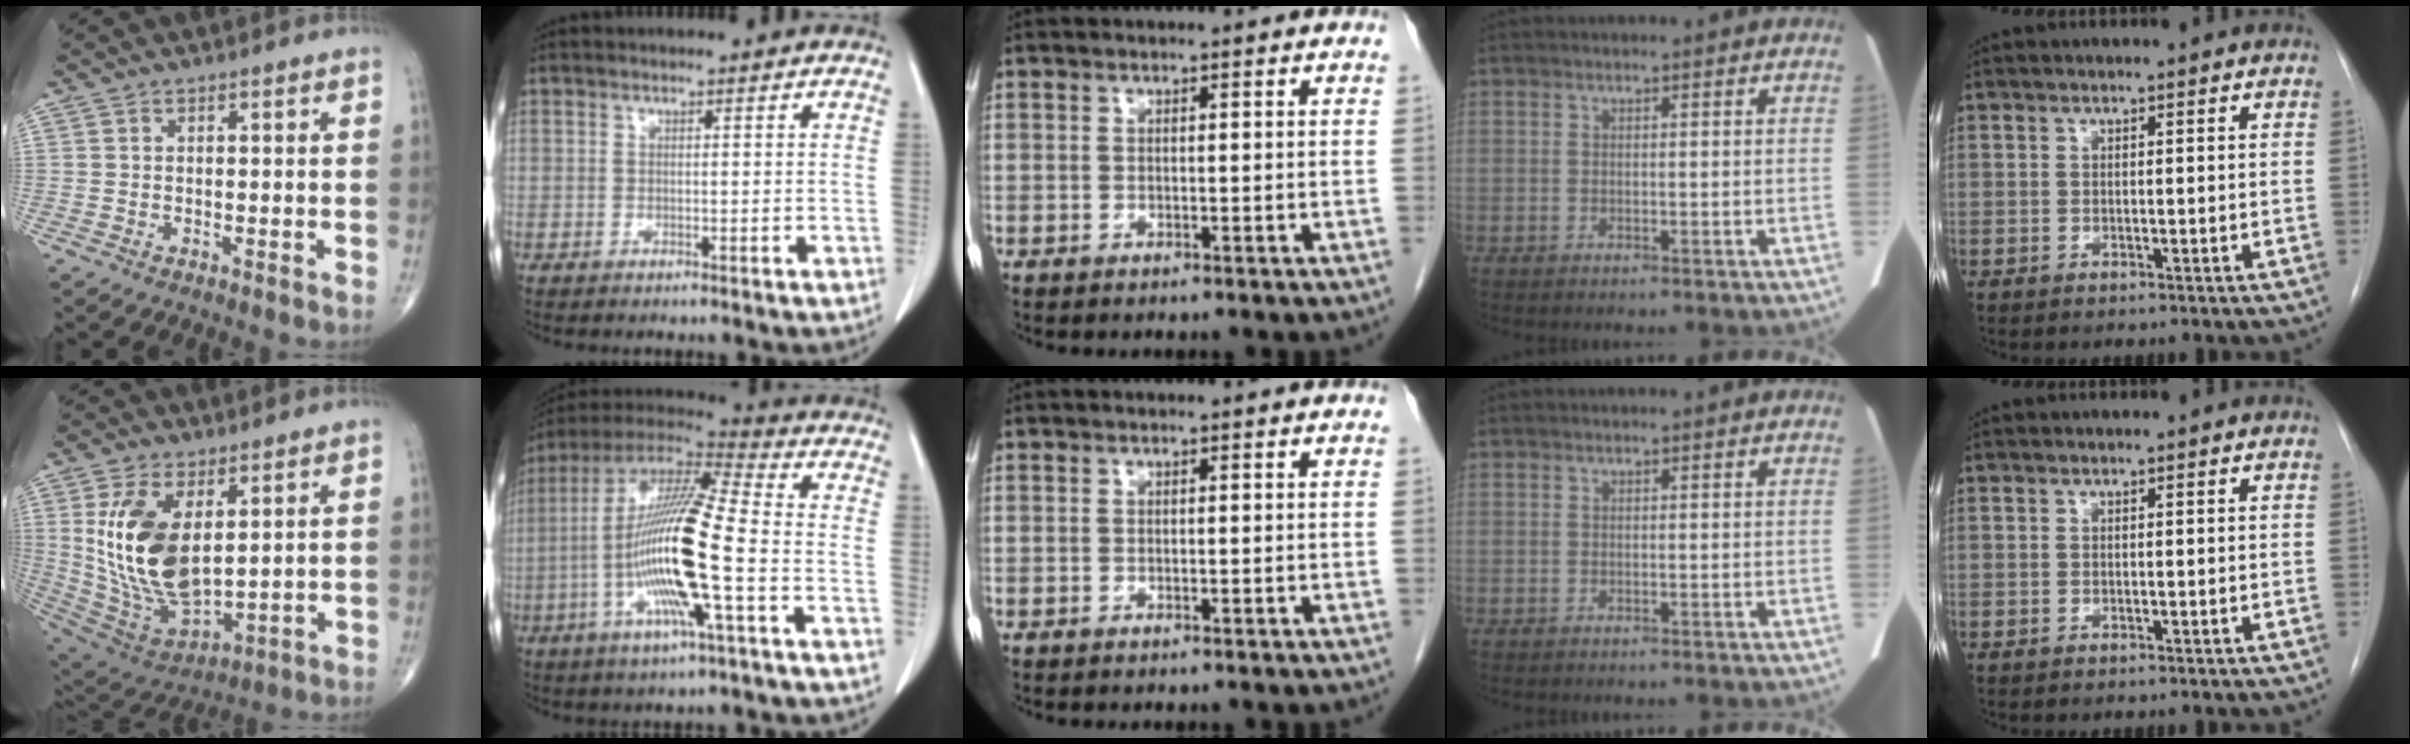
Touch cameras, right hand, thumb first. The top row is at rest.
{"thumb": {"total": 18.7, "force": [3.8, 9.8, 15.5], "torque": [-0.291, -0.026, 0.093]}, "index": {"total": 17.3, "force": [-3.9, 0.8, 16.9], "torque": [-0.338, -0.004, -0.081]}}